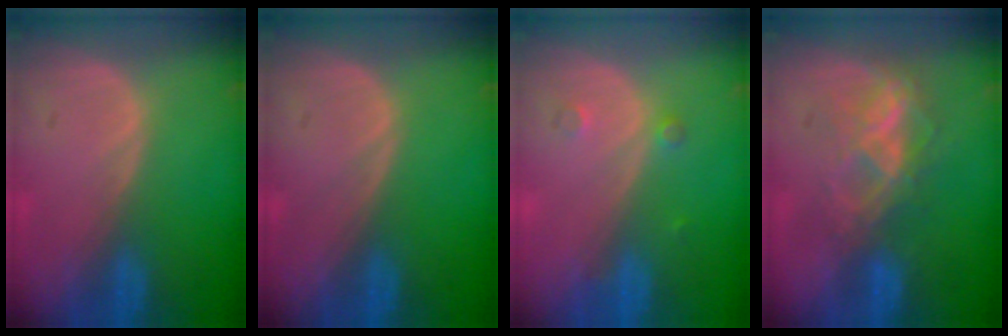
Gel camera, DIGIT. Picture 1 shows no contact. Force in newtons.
{"total": 0.0}
{"total": 1.5, "press": 1.5, "slide": 0.1}
{"total": 6.9, "press": 6.0, "slide": 3.3}